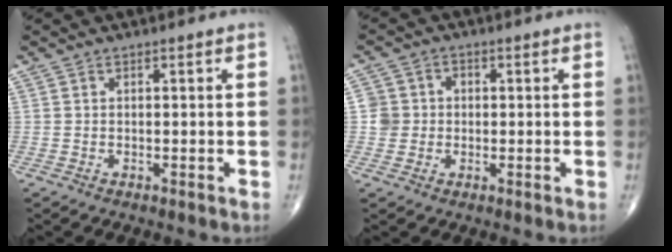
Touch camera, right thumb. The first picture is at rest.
{"total": 4.4, "force": [-0.1, 4.3, 0.8], "torque": [0.012, 0.011, -0.006]}